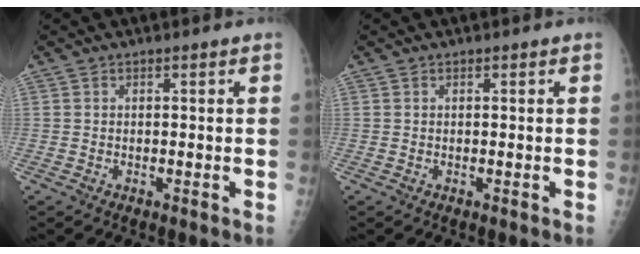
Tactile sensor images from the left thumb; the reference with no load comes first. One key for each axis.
{"total": 0.0}